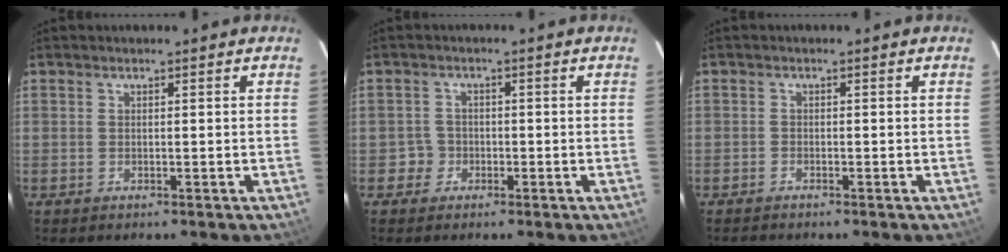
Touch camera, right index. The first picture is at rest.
{"total": 2.8, "force": [-1.0, 2.6, -0.4], "torque": [0.014, 0.019, -0.016]}
{"total": 1.2, "force": [-1.1, 0.4, 0.0], "torque": [-0.009, 0.002, -0.021]}